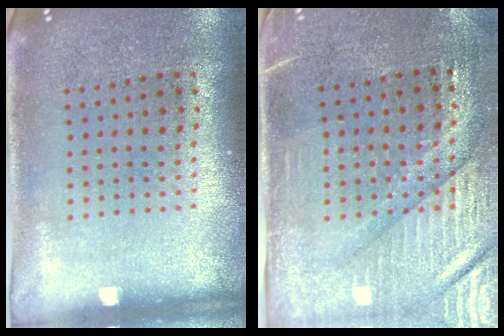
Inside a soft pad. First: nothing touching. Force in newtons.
{"total": 3.5, "press": 3.2, "slide": 1.4}